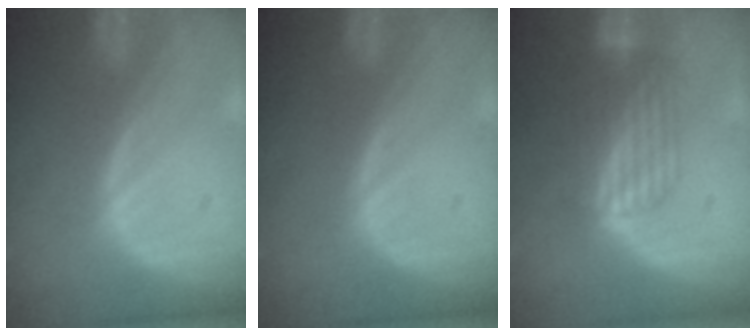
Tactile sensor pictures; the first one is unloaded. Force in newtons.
{"total": 0.0}
{"total": 7.0, "press": 5.8, "slide": 3.8}